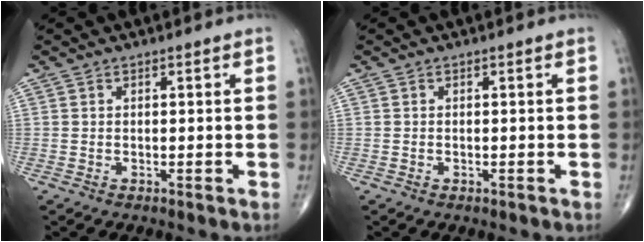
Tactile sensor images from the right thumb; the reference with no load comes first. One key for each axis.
{"total": 0.0}